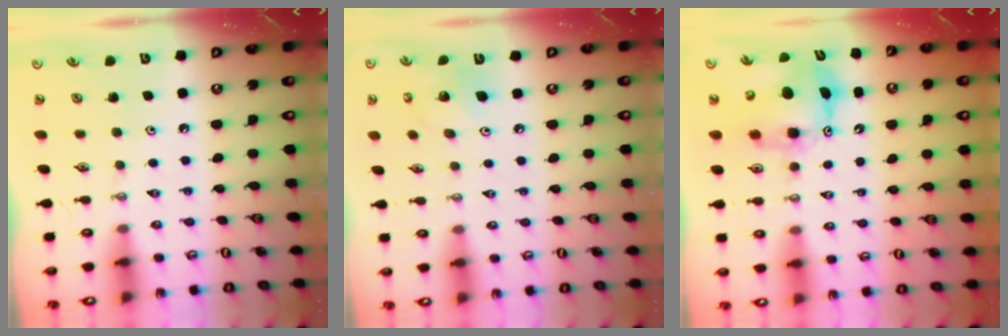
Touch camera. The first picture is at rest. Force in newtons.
{"total": 8.1, "press": 8.0, "slide": 1.2}
{"total": 10.4, "press": 10.3, "slide": 0.7}